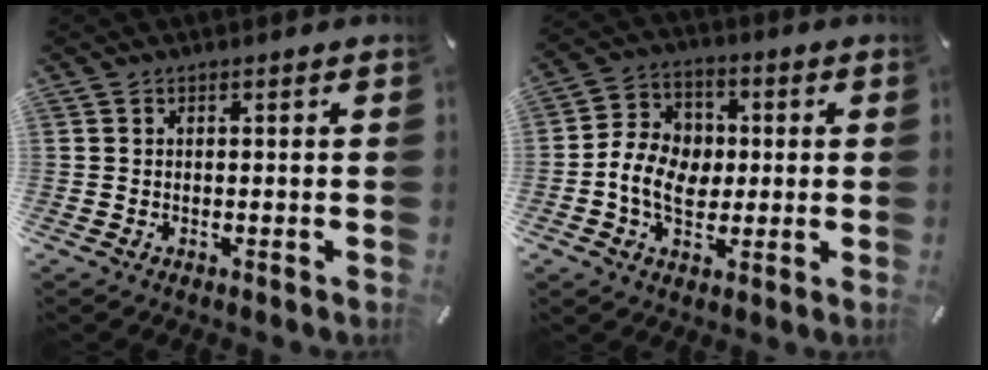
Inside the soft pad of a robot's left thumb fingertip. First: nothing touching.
{"total": 9.7, "force": [-1.1, 8.0, 5.3], "torque": [-0.108, 0.024, -0.015]}